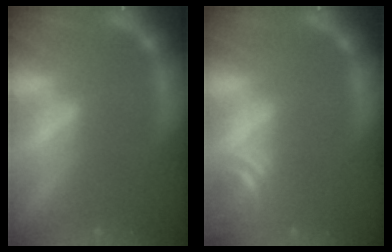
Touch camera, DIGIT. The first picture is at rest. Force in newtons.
{"total": 3.0}